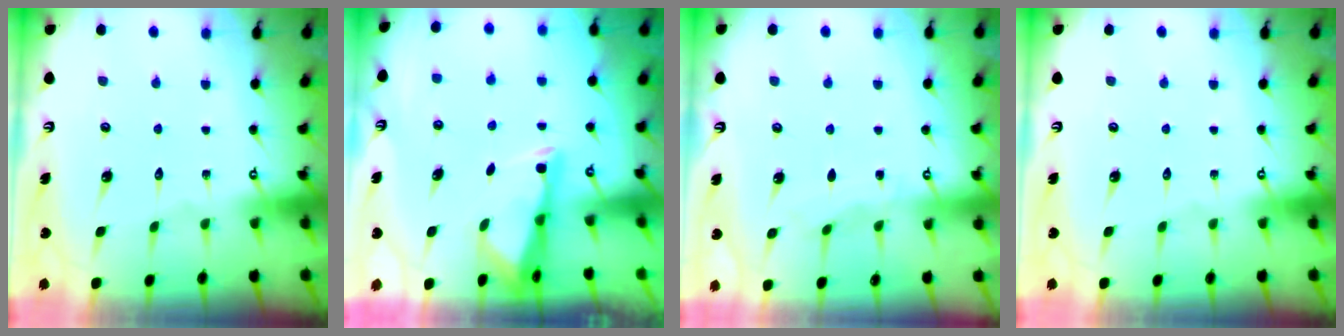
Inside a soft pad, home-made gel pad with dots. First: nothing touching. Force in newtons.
{"total": 2.6, "press": 2.6, "slide": 0.4}
{"total": 2.5, "press": 2.5, "slide": 0.3}
{"total": 0.0}